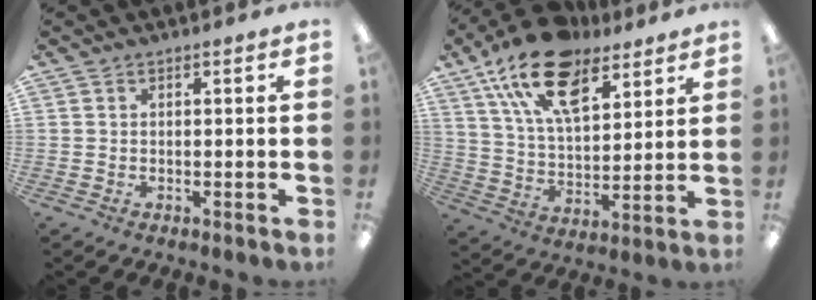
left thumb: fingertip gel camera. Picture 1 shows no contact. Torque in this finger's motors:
{"motor_torque": [0.69, 0.34, 1.69, -1.08, 0.46]}